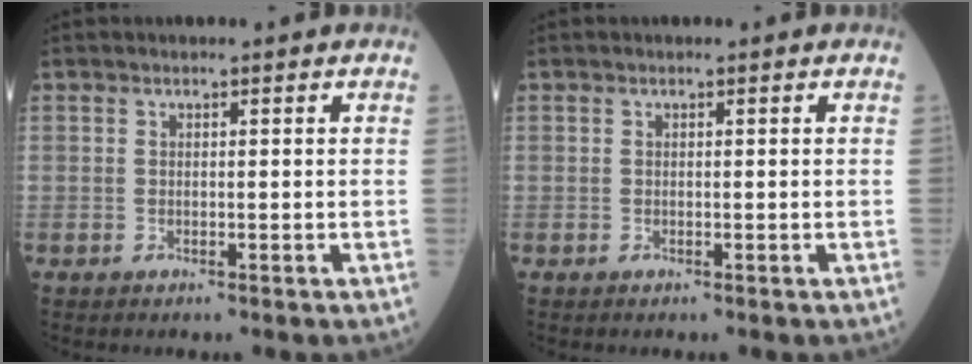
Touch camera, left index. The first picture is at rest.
{"total": 0.0}